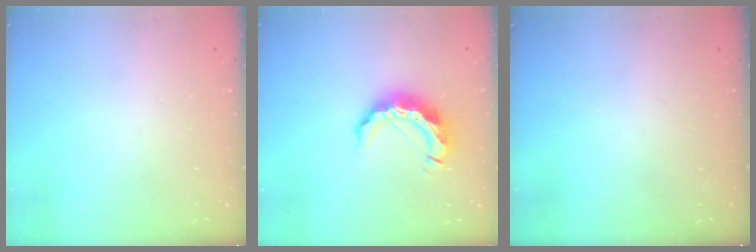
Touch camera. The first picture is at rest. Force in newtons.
{"total": 10.5, "press": 10.5, "slide": 0.3}
{"total": 0.0}